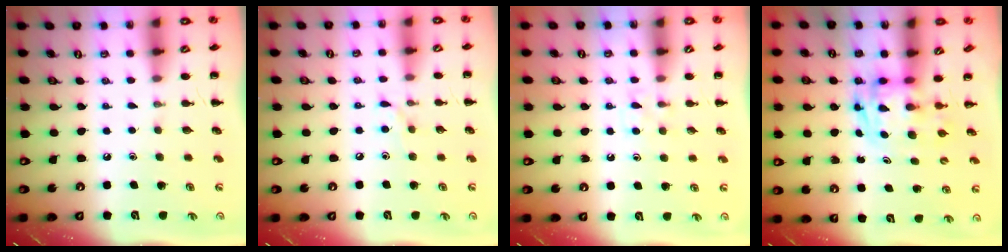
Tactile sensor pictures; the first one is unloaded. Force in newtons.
{"total": 5.2, "press": 4.9, "slide": 1.6}
{"total": 5.8, "press": 5.6, "slide": 1.6}
{"total": 2.8, "press": 2.8, "slide": 0.5}